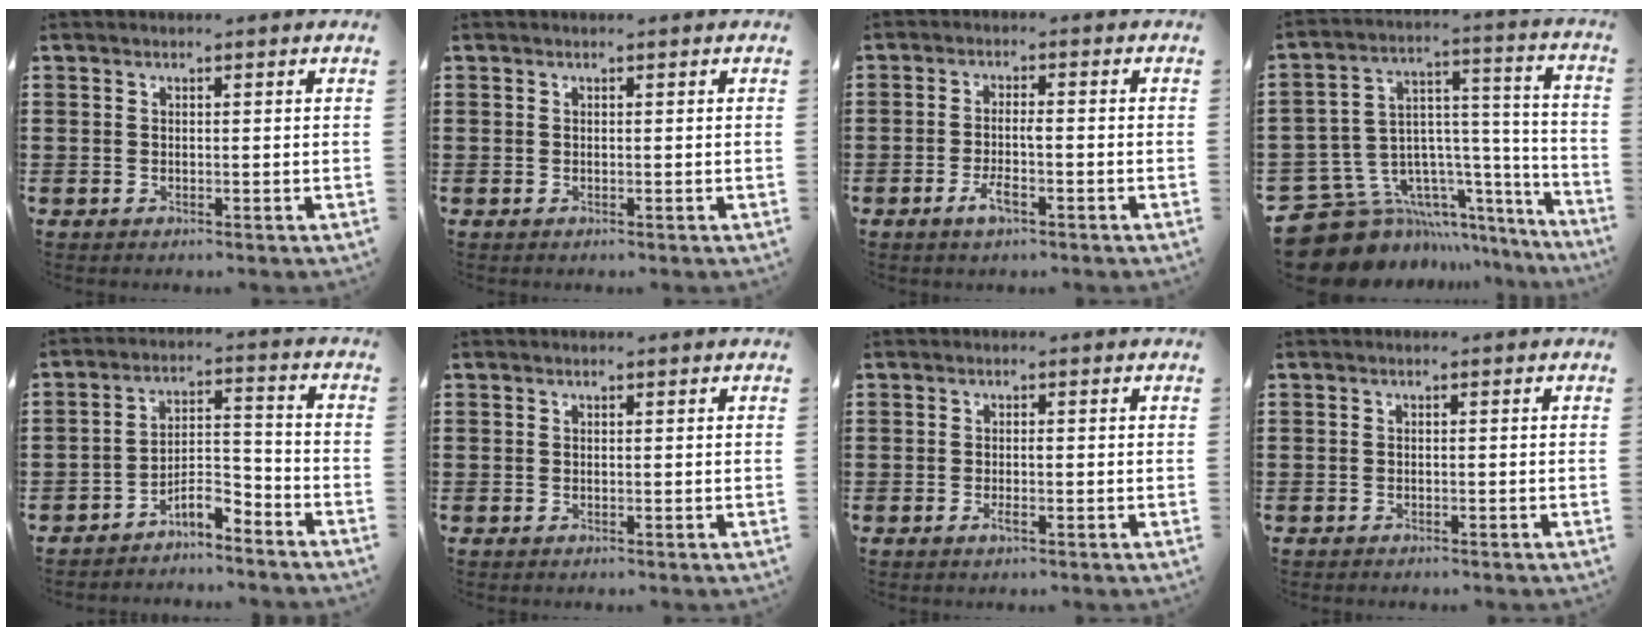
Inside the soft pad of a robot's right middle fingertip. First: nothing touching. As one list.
[{"total": 0.0}, {"total": 3.2, "force": [-1.4, 0.9, 2.8], "torque": [-0.053, 0.003, -0.029]}, {"total": 10.7, "force": [-7.5, 7.0, 2.9], "torque": [-0.092, -0.002, -0.134]}, {"total": 5.7, "force": [-5.1, 1.1, 2.4], "torque": [-0.049, 0.010, -0.102]}, {"total": 0.0}, {"total": 1.6, "force": [-0.5, 0.2, 1.4], "torque": [-0.026, -0.001, -0.009]}, {"total": 0.5, "force": [-0.5, 0.1, 0.0], "torque": [-0.001, -0.001, -0.012]}]